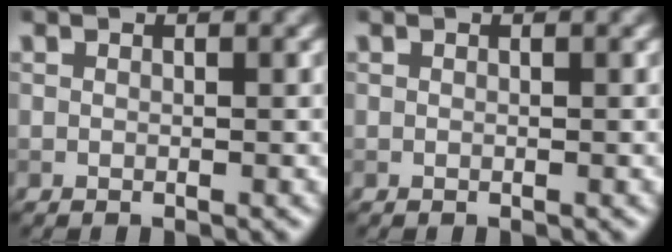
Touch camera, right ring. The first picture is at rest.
{"total": 0.0}